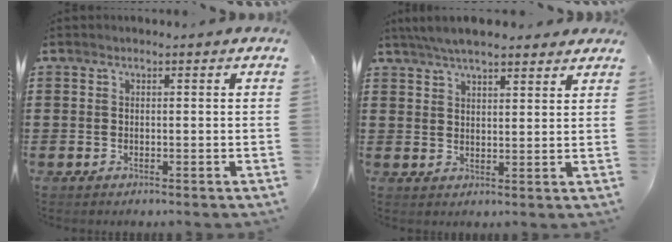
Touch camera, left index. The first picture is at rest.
{"total": 5.3, "force": [4.7, 1.0, 2.2], "torque": [-0.054, -0.002, 0.089]}